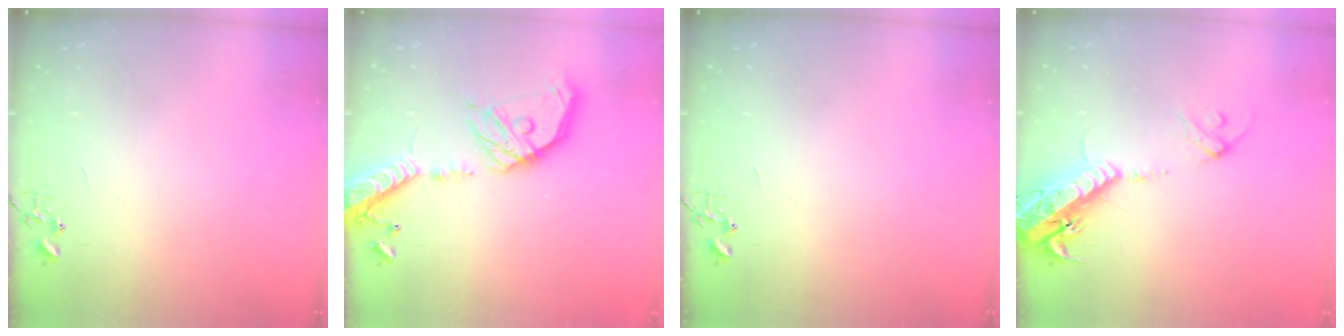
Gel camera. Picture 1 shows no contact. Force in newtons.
{"total": 20.9, "press": 20.5, "slide": 3.9}
{"total": 0.0}
{"total": 17.8, "press": 17.4, "slide": 3.8}